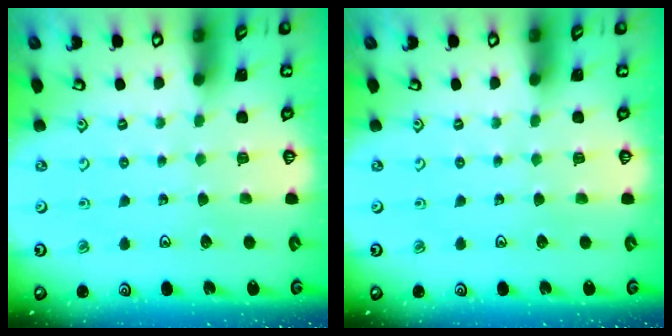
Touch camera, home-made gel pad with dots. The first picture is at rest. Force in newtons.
{"total": 0.0}